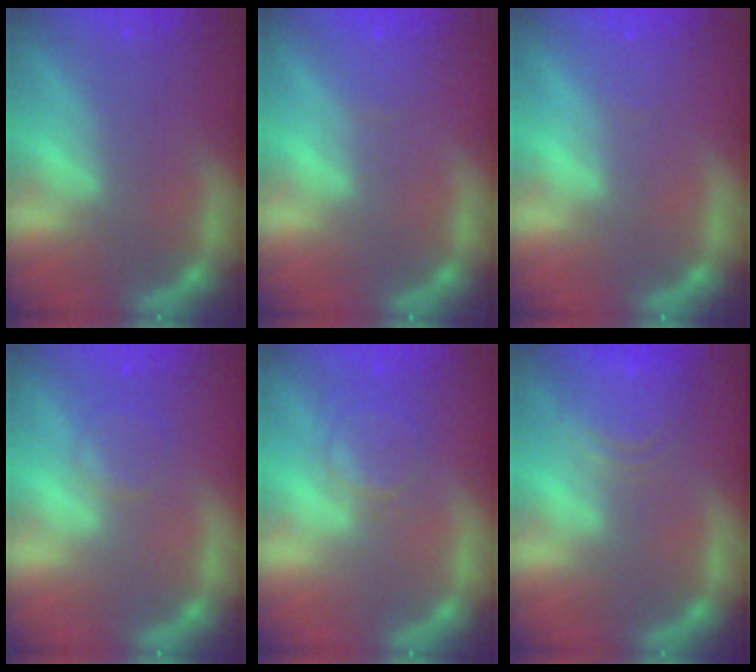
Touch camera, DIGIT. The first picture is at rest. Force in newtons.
{"total": 1.4}
{"total": 1.0}
{"total": 2.4}
{"total": 4.0}
{"total": 6.5}